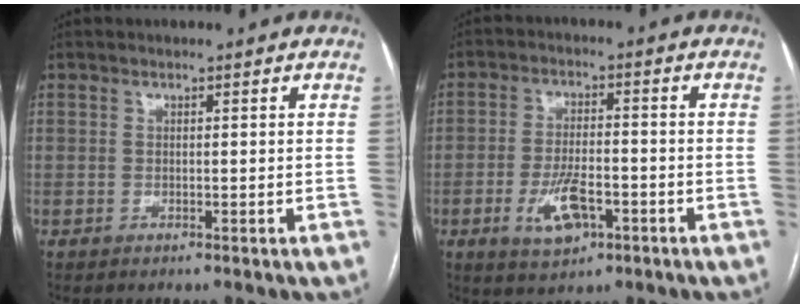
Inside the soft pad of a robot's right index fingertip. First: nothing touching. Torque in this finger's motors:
{"motor_torque": [-0.05, -0.10, 0.11, 0.01]}